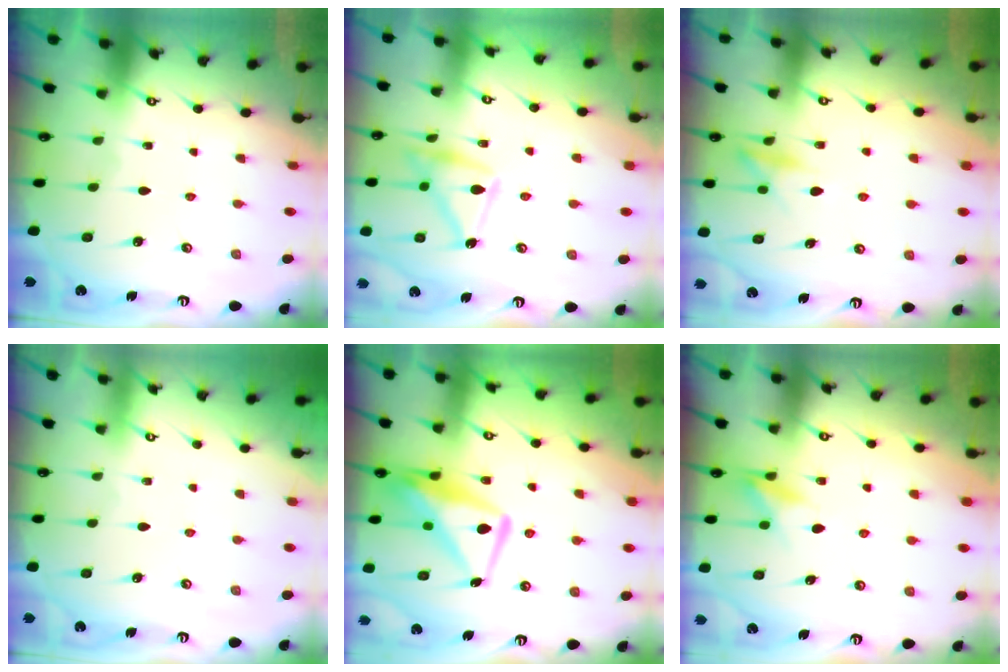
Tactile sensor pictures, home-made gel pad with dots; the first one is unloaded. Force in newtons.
{"total": 14.7, "press": 14.7, "slide": 0.4}
{"total": 11.0, "press": 11.0, "slide": 0.2}
{"total": 3.9, "press": 3.9, "slide": 0.0}
{"total": 13.4, "press": 13.4, "slide": 1.1}
{"total": 8.5, "press": 8.4, "slide": 1.3}